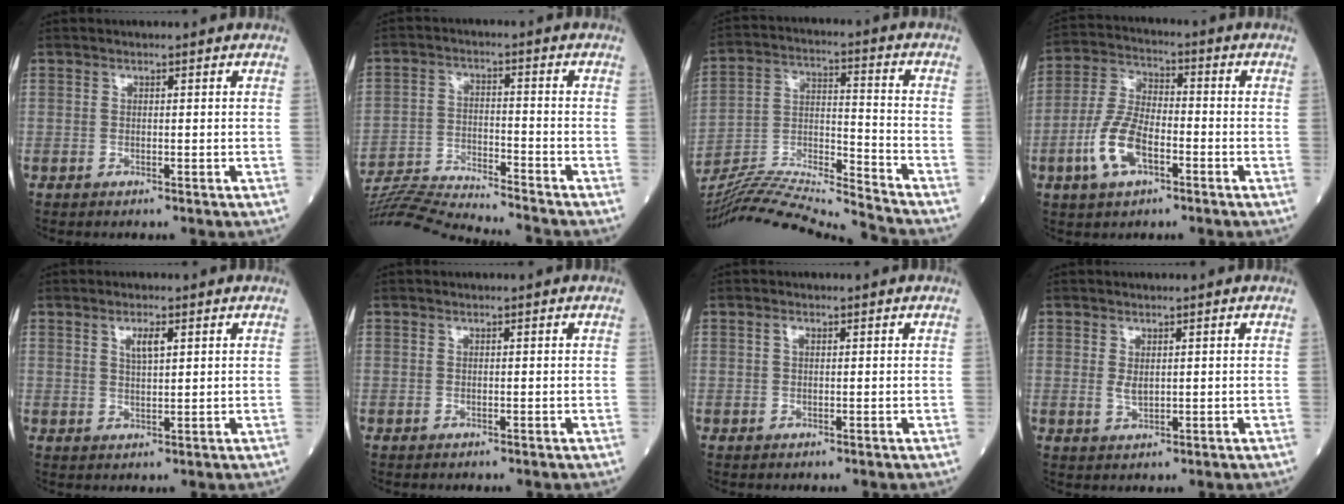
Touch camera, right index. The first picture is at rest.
{"total": 14.1, "force": [-13.6, -1.3, 3.2], "torque": [-0.055, -0.004, -0.234]}
{"total": 20.1, "force": [-19.1, -2.0, 5.9], "torque": [-0.113, -0.008, -0.327]}
{"total": 9.4, "force": [-3.7, 4.0, 7.7], "torque": [-0.176, 0.004, -0.073]}
{"total": 2.8, "force": [1.3, 0.7, 2.4], "torque": [-0.047, 0.000, 0.024]}
{"total": 0.0}
{"total": 0.9, "force": [0.3, 0.5, 0.7], "torque": [-0.017, 0.003, 0.005]}
{"total": 1.6, "force": [0.4, 0.8, 1.3], "torque": [-0.023, -0.004, 0.011]}